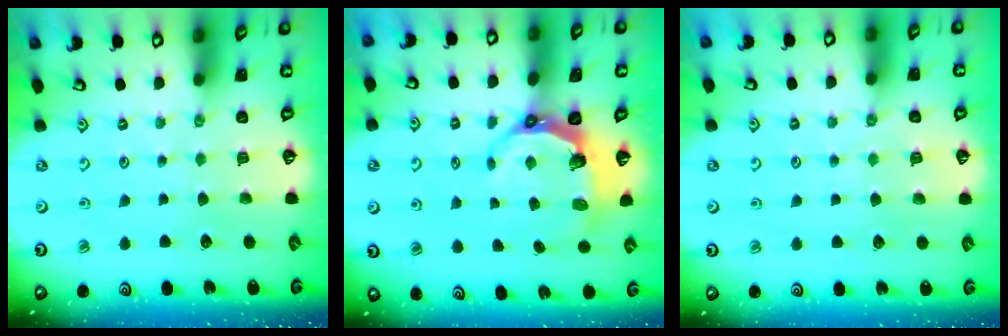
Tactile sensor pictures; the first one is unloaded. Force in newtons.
{"total": 6.9, "press": 5.2, "slide": 4.5}
{"total": 3.0, "press": 3.0, "slide": 0.5}